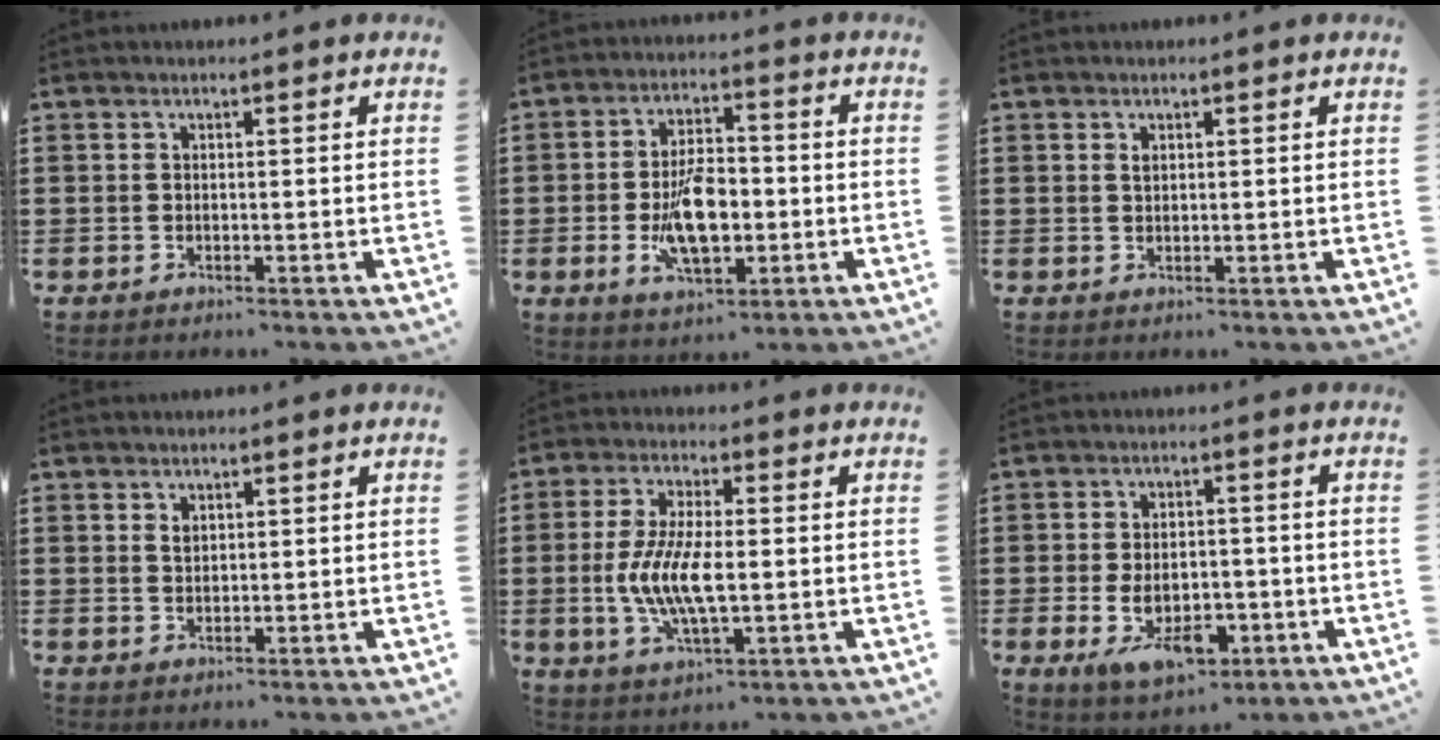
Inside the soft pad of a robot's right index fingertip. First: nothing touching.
{"total": 9.7, "force": [-1.8, 4.8, 8.3], "torque": [-0.150, -0.003, -0.036]}
{"total": 0.8, "force": [0.4, 0.5, 0.6], "torque": [-0.013, 0.002, 0.007]}
{"total": 1.1, "force": [0.6, 0.7, 0.6], "torque": [-0.014, 0.003, 0.011]}
{"total": 9.0, "force": [-1.0, 3.4, 8.2], "torque": [-0.185, -0.008, -0.025]}
{"total": 7.4, "force": [-2.7, 4.3, 5.3], "torque": [-0.084, -0.007, -0.052]}